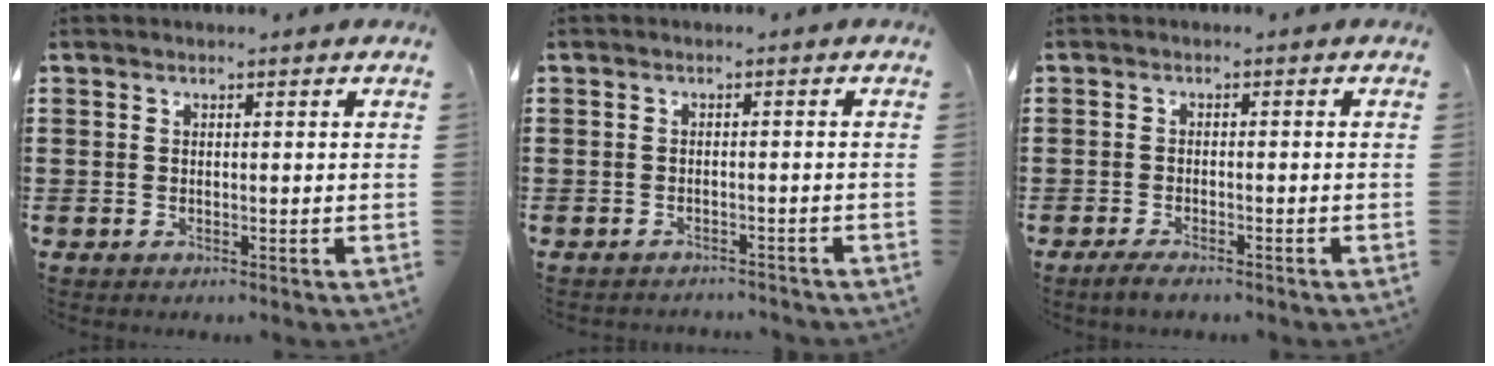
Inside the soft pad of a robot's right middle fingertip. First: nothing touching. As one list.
[{"total": 1.3, "force": [-1.3, 0.1, -0.1], "torque": [-0.004, 0.001, -0.028]}, {"total": 1.9, "force": [-1.5, 0.4, 1.1], "torque": [-0.027, -0.001, -0.029]}]